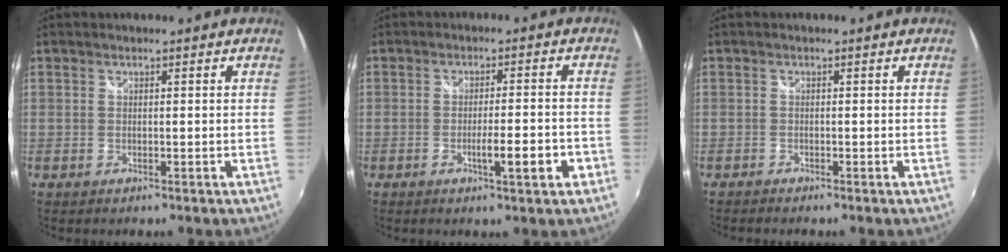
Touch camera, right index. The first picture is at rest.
{"total": 6.1, "force": [-2.6, 0.5, 5.5], "torque": [-0.088, -0.009, -0.039]}
{"total": 1.1, "force": [-1.1, 0.2, 0.2], "torque": [-0.009, -0.007, -0.022]}